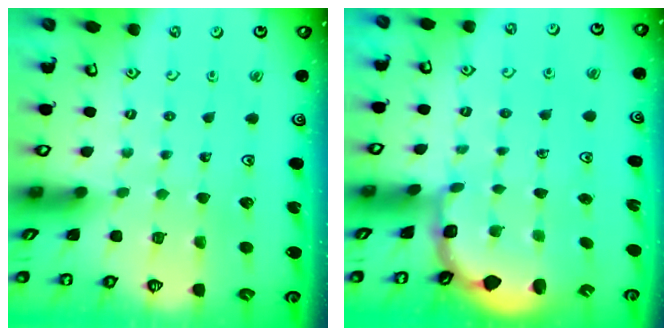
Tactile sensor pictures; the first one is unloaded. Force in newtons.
{"total": 2.7, "press": 2.0, "slide": 1.8}